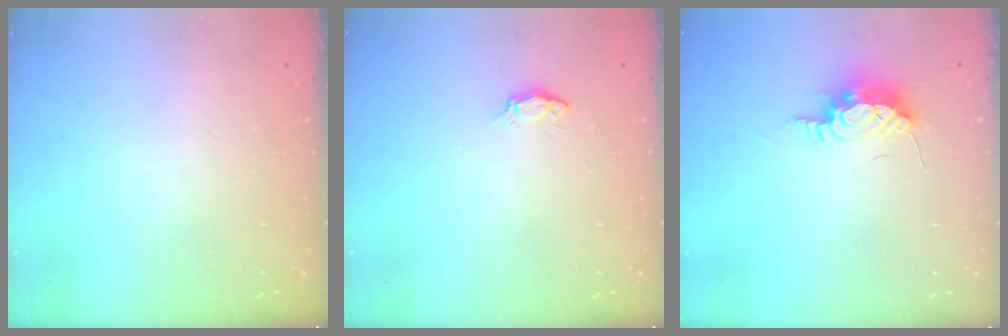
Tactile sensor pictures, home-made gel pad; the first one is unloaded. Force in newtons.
{"total": 3.5, "press": 3.5, "slide": 0.5}
{"total": 14.9, "press": 9.9, "slide": 11.1}